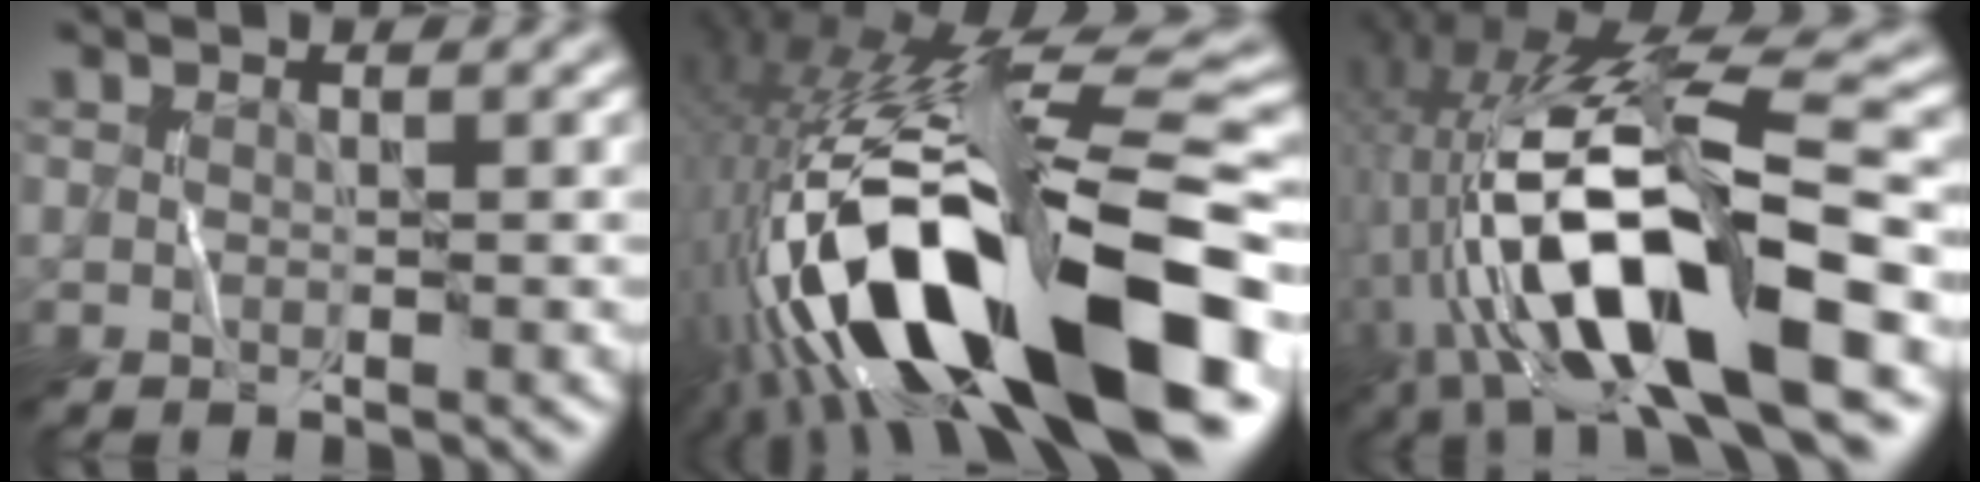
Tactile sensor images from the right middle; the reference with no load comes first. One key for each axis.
{"total": 18.0, "fx": -7.3, "fy": 6.0, "fz": 15.4, "tx": -0.259, "ty": 0.022, "tz": -0.133}
{"total": 14.7, "fx": -4.1, "fy": 4.6, "fz": 13.3, "tx": -0.239, "ty": 0.021, "tz": -0.069}